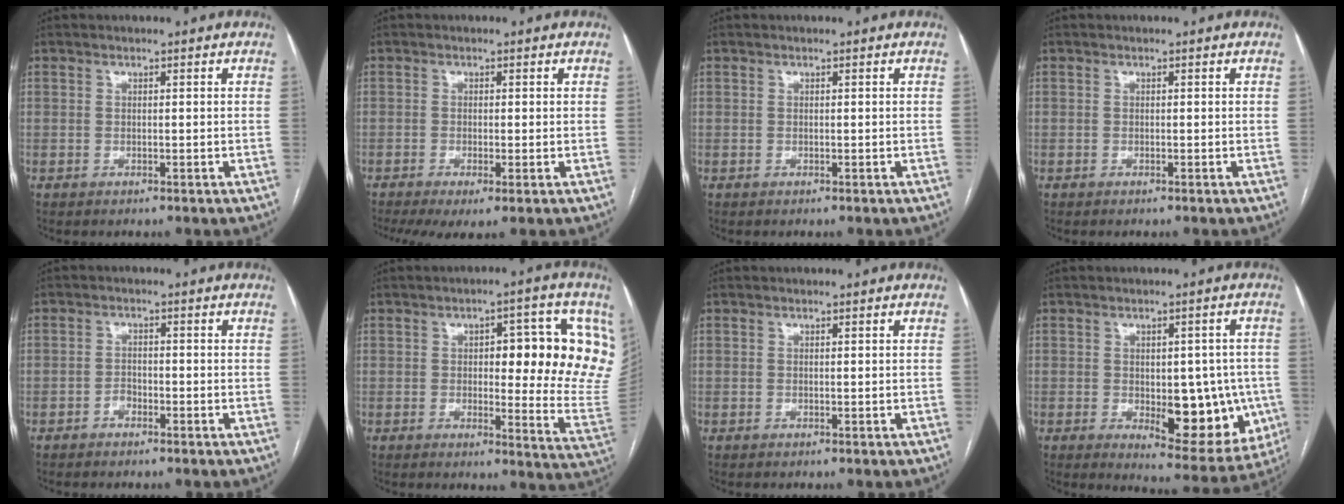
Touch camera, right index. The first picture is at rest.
{"total": 5.2, "force": [-2.7, 1.2, 4.2], "torque": [-0.073, -0.014, -0.046]}
{"total": 0.0}
{"total": 0.0}
{"total": 1.5, "force": [-1.0, 0.8, 0.7], "torque": [-0.012, 0.006, -0.016]}
{"total": 17.1, "force": [4.4, 4.7, 15.8], "torque": [-0.155, 0.010, 0.054]}
{"total": 0.0}
{"total": 13.2, "force": [-2.2, 5.9, 11.6], "torque": [-0.130, 0.001, -0.008]}